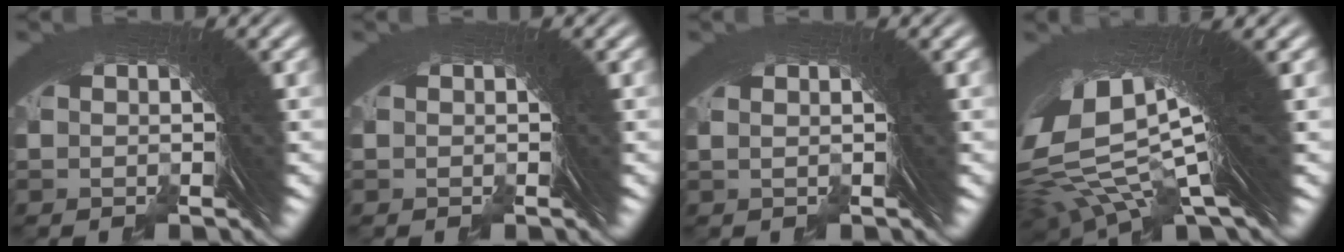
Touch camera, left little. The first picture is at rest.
{"total": 0.0}
{"total": 1.2, "force": [0.5, -0.4, 1.0], "torque": [-0.013, 0.007, 0.009]}
{"total": 16.3, "force": [5.3, 7.1, 13.7], "torque": [-0.265, -0.014, 0.095]}